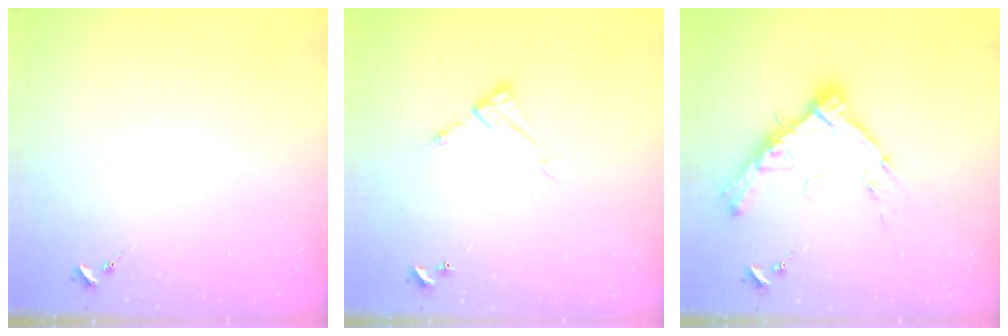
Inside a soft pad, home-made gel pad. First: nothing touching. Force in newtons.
{"total": 7.6, "press": 7.6, "slide": 0.3}
{"total": 15.5, "press": 15.4, "slide": 1.5}